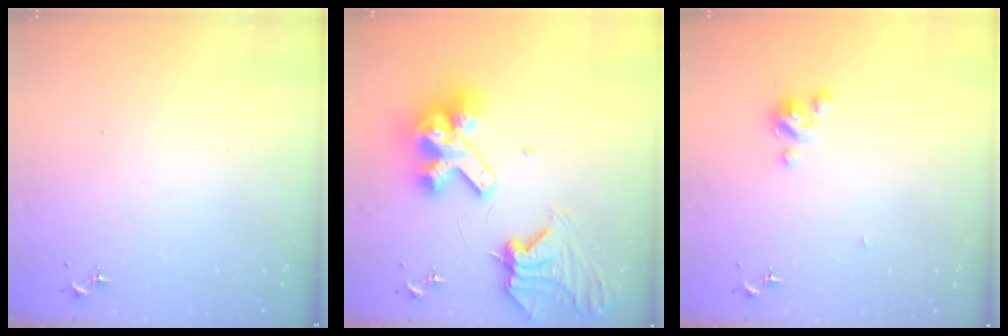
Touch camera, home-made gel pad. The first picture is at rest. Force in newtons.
{"total": 20.0, "press": 19.9, "slide": 2.4}
{"total": 4.5, "press": 4.5, "slide": 0.3}